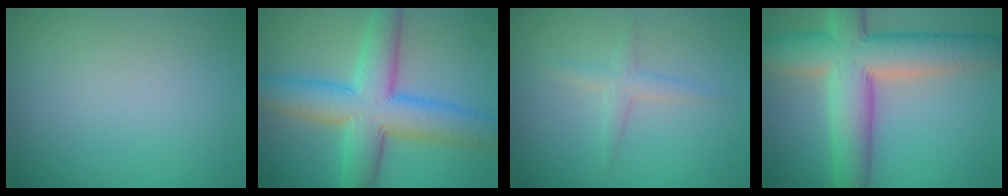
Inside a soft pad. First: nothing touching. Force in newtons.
{"total": 8.5, "press": 8.5, "slide": 0.2}
{"total": 1.5, "press": 1.5, "slide": 0.1}
{"total": 10.3, "press": 10.3, "slide": 0.6}